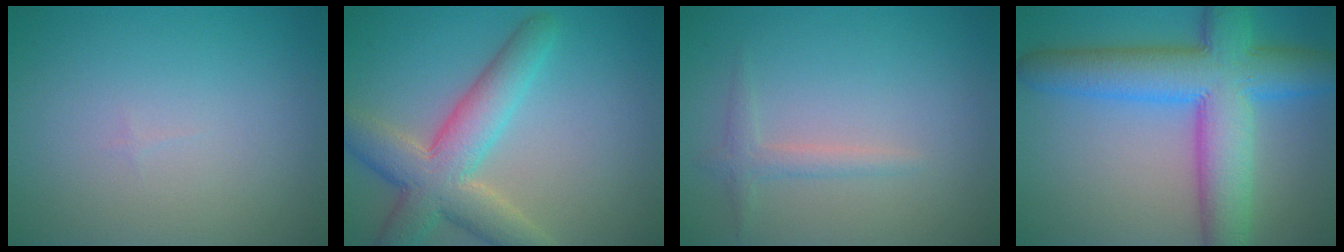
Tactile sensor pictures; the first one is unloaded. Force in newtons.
{"total": 6.9, "press": 6.9, "slide": 0.4}
{"total": 1.5, "press": 1.5, "slide": 0.0}
{"total": 10.8, "press": 10.8, "slide": 0.1}